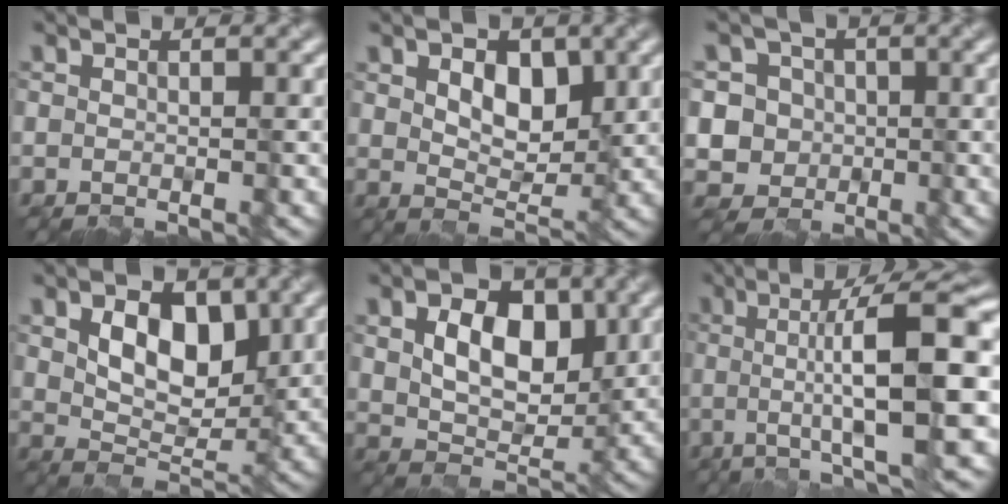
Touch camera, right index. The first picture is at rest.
{"total": 4.5, "force": [1.5, 2.7, 3.2], "torque": [-0.049, -0.005, 0.026]}
{"total": 6.7, "force": [0.4, 6.5, 1.5], "torque": [-0.025, 0.027, -0.010]}
{"total": 5.8, "force": [2.0, 3.5, 4.1], "torque": [-0.065, -0.006, 0.032]}
{"total": 6.3, "force": [2.0, 4.1, 4.3], "torque": [-0.072, -0.003, 0.034]}
{"total": 11.6, "force": [0.3, 2.4, 11.3], "torque": [-0.144, 0.007, 0.000]}